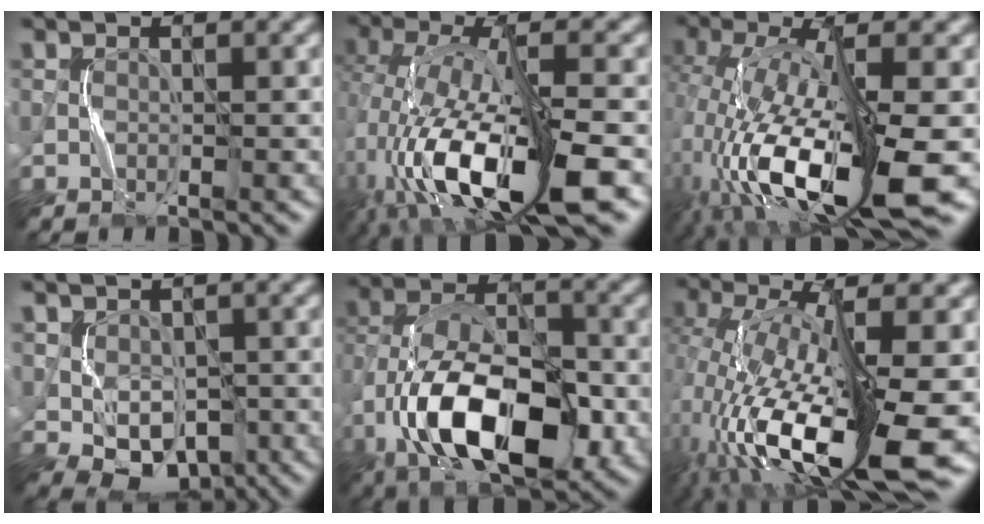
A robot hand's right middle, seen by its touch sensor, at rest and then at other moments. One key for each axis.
{"total": 11.7, "fx": -4.8, "fy": 4.2, "fz": 9.9, "tx": -0.198, "ty": -0.007, "tz": -0.084}
{"total": 12.9, "fx": -4.8, "fy": 4.4, "fz": 11.2, "tx": -0.229, "ty": -0.019, "tz": -0.071}
{"total": 4.3, "fx": -1.0, "fy": 3.2, "fz": 2.6, "tx": -0.048, "ty": -0.009, "tz": -0.009}
{"total": 12.7, "fx": -4.6, "fy": 7.1, "fz": 9.4, "tx": -0.173, "ty": -0.002, "tz": -0.082}
{"total": 14.7, "fx": -5.1, "fy": 4.9, "fz": 12.9, "tx": -0.252, "ty": -0.012, "tz": -0.076}